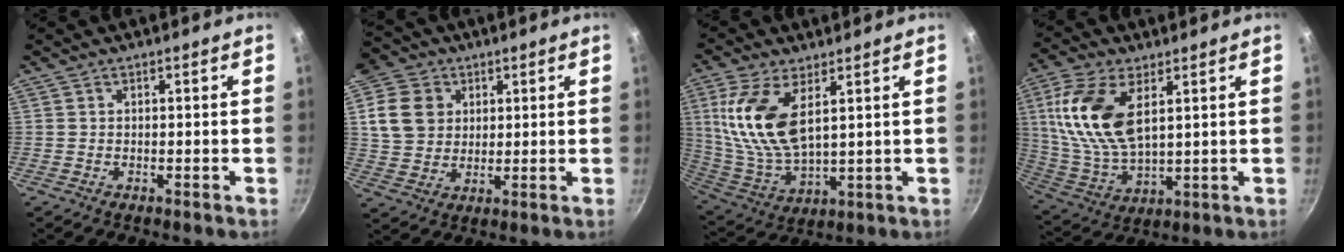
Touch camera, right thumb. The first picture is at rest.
{"total": 11.2, "force": [3.4, 9.4, 5.1], "torque": [-0.065, -0.003, 0.063]}
{"total": 15.2, "force": [5.0, 7.1, 12.4], "torque": [-0.248, -0.026, 0.111]}
{"total": 16.3, "force": [5.0, 8.3, 13.0], "torque": [-0.258, -0.015, 0.108]}